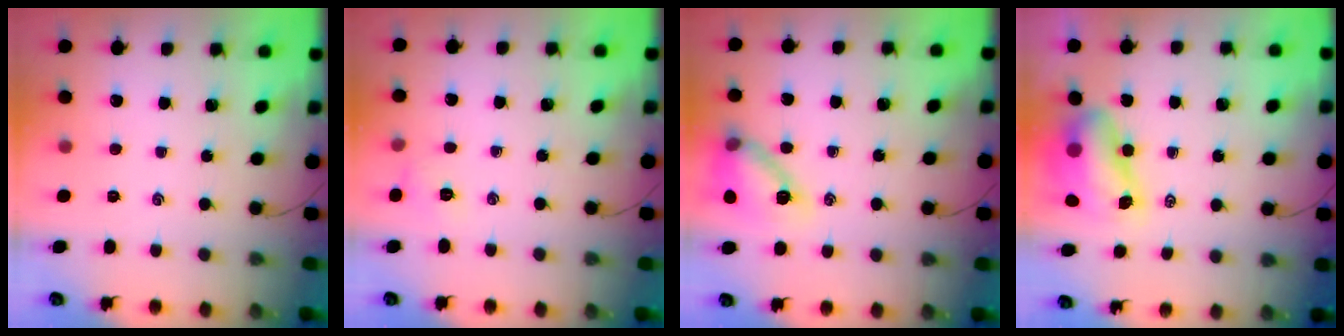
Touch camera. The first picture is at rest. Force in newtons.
{"total": 5.6, "press": 5.3, "slide": 1.7}
{"total": 14.4, "press": 14.3, "slide": 1.4}
{"total": 9.0, "press": 8.8, "slide": 1.9}